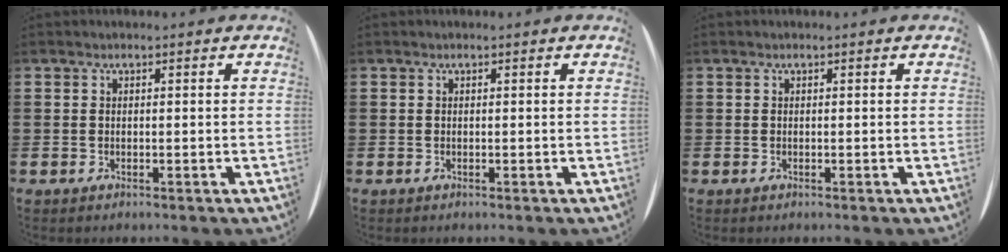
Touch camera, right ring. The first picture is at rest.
{"total": 0.0}
{"total": 0.0}